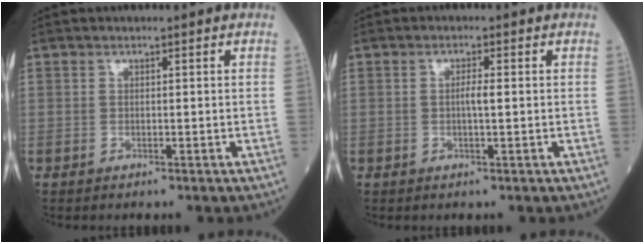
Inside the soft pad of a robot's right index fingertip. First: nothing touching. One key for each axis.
{"total": 1.8, "fx": 0.0, "fy": 0.1, "fz": 1.8, "tx": -0.035, "ty": 0.001, "tz": -0.001}